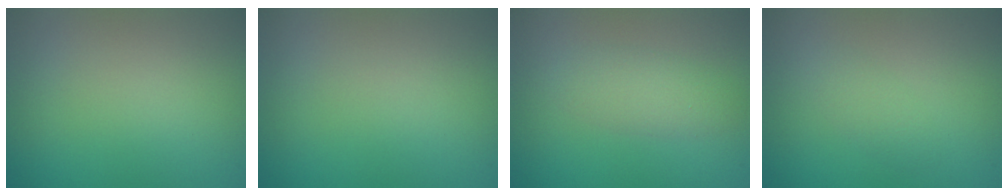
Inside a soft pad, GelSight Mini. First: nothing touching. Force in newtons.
{"total": 0.0}
{"total": 2.5, "press": 2.5, "slide": 0.1}
{"total": 1.4, "press": 1.4, "slide": 0.1}